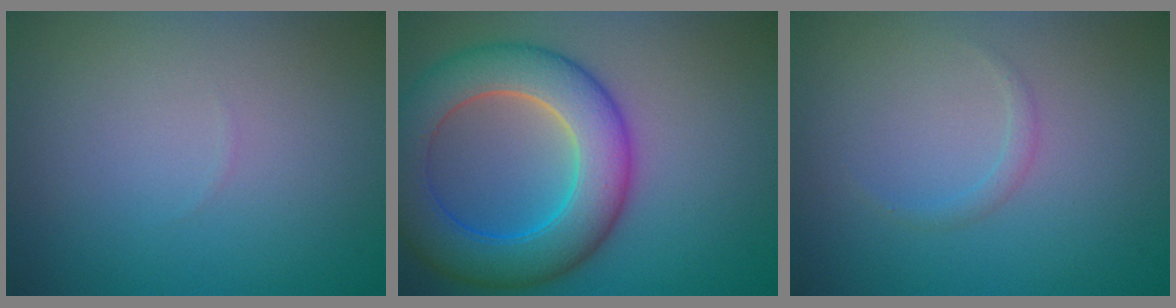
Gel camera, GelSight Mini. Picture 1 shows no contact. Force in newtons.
{"total": 9.2, "press": 9.2, "slide": 0.4}
{"total": 0.9, "press": 0.9, "slide": 0.0}